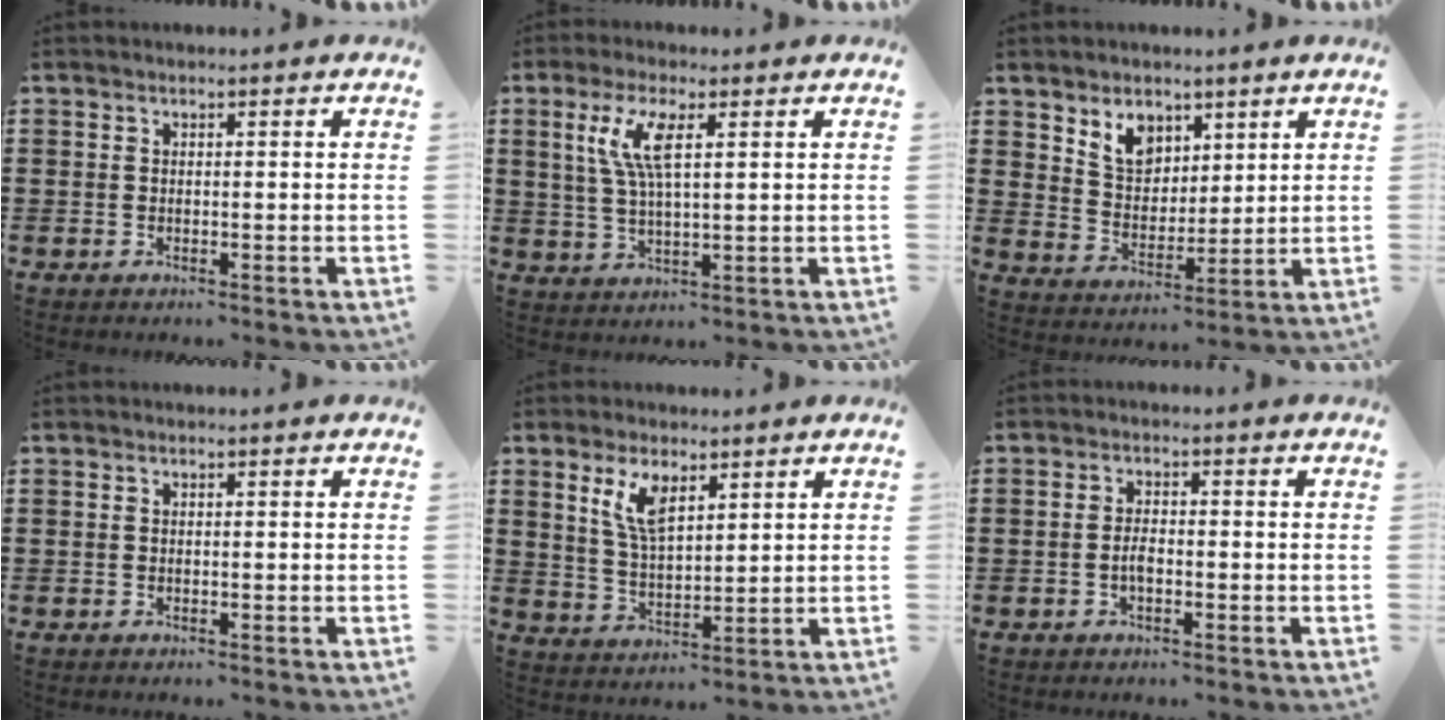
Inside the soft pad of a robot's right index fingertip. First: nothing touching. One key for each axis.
{"total": 6.6, "fx": 2.3, "fy": 1.8, "fz": 5.9, "tx": -0.131, "ty": 0.003, "tz": 0.035}
{"total": 6.1, "fx": 3.9, "fy": 4.3, "fz": 2.1, "tx": -0.054, "ty": 0.003, "tz": 0.070}
{"total": 0.0}
{"total": 6.4, "fx": 3.4, "fy": 2.4, "fz": 4.8, "tx": -0.102, "ty": 0.004, "tz": 0.061}
{"total": 2.4, "fx": -0.7, "fy": 1.0, "fz": 2.1, "tx": -0.049, "ty": 0.001, "tz": -0.016}